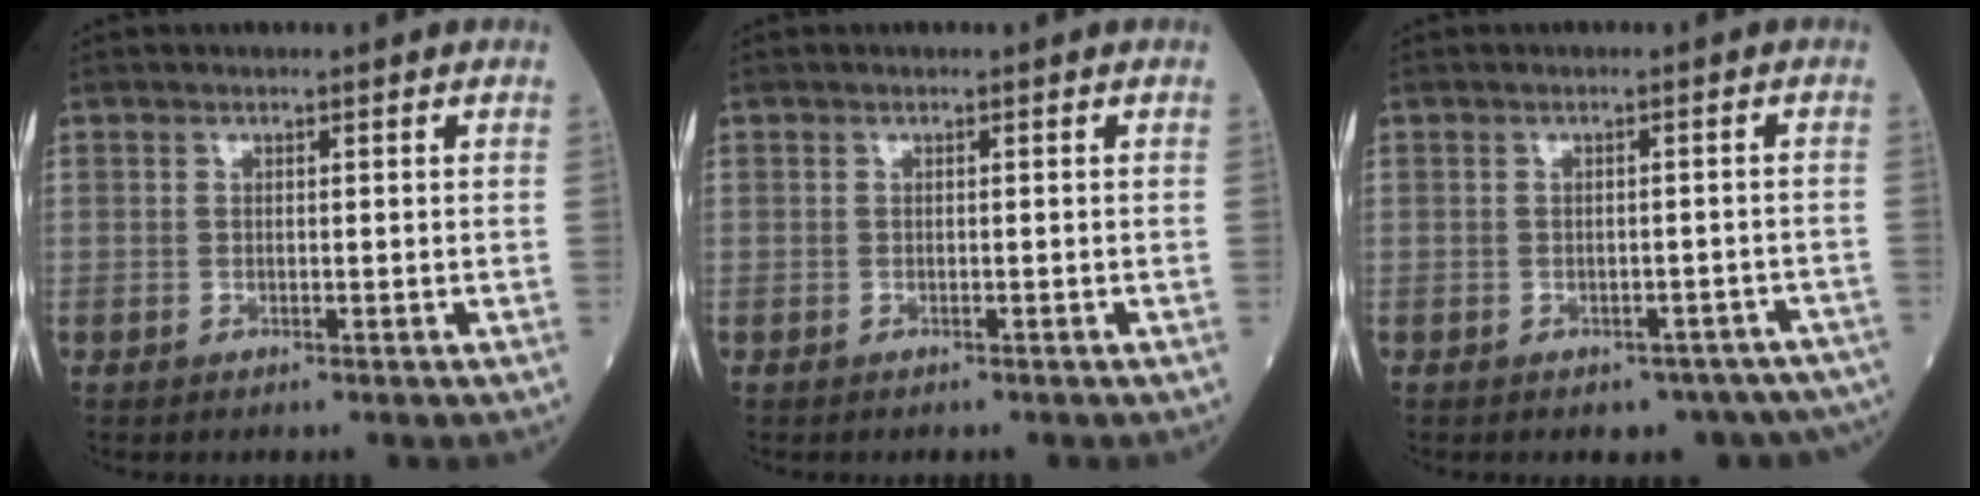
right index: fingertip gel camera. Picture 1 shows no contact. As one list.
[{"total": 0.6, "force": [-0.5, 0.1, 0.1], "torque": [-0.007, -0.001, -0.010]}, {"total": 9.6, "force": [-8.1, 4.5, 2.4], "torque": [-0.017, 0.012, -0.084]}]